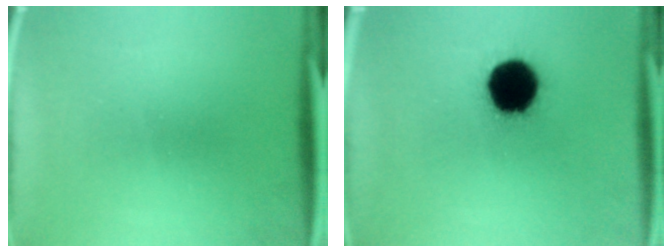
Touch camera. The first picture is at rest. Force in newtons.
{"total": 18.7}